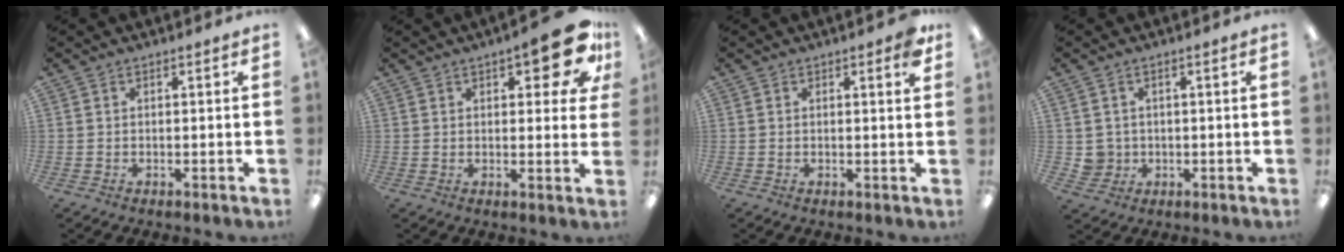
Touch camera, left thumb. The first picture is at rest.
{"total": 11.0, "force": [5.5, 3.5, 8.8], "torque": [-0.109, -0.021, 0.086]}
{"total": 2.3, "force": [1.5, 0.2, 1.7], "torque": [-0.022, -0.005, 0.022]}
{"total": 3.4, "force": [0.6, 3.3, 0.6], "torque": [-0.019, 0.005, 0.014]}